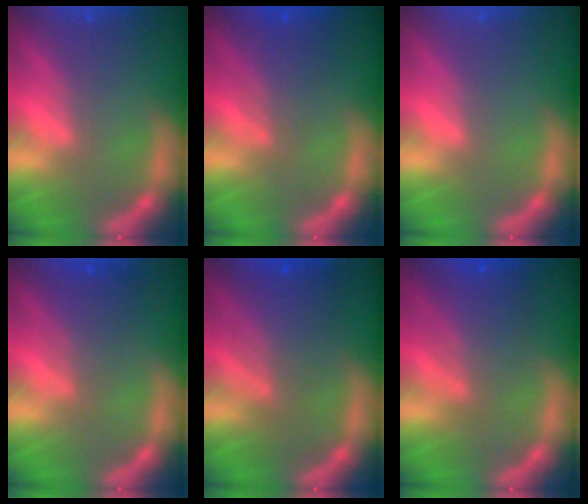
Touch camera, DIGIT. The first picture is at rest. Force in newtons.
{"total": 3.5}
{"total": 0.0}
{"total": 2.9}
{"total": 5.1}
{"total": 4.5}